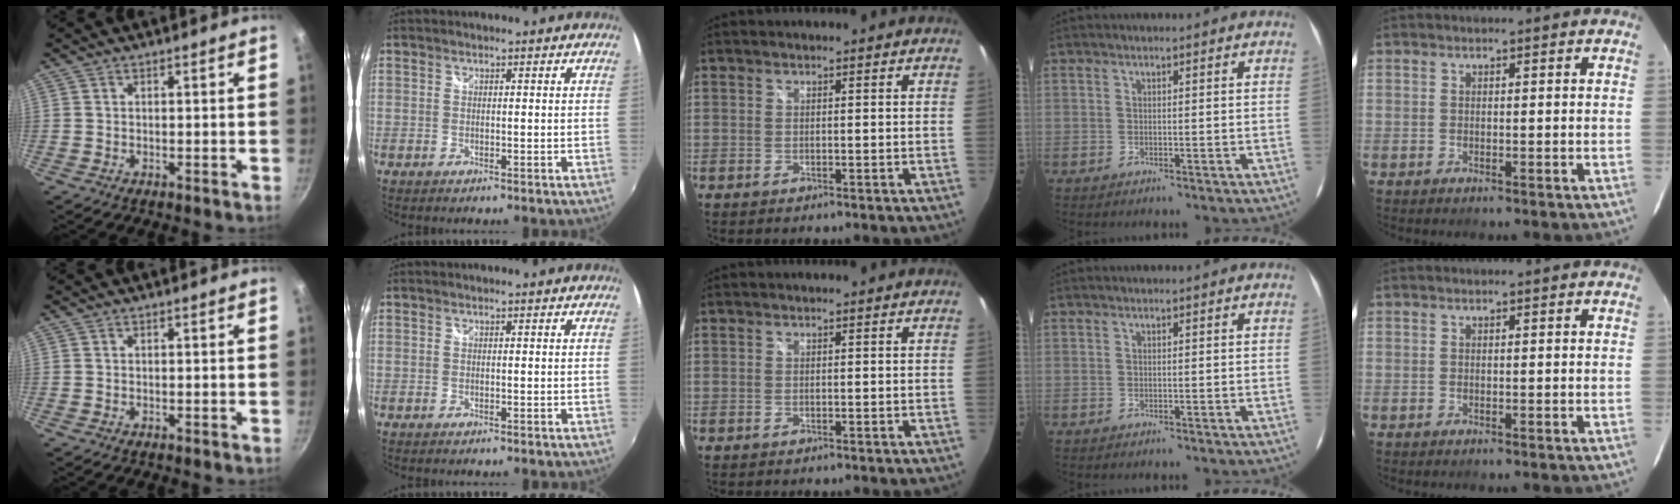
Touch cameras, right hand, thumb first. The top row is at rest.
{}